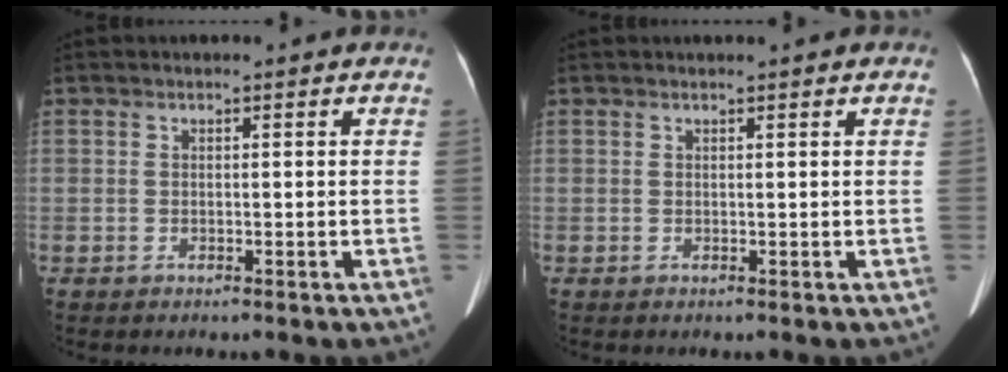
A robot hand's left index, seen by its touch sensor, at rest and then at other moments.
{"total": 1.3, "force": [1.1, -0.2, 0.7], "torque": [-0.011, 0.015, 0.019]}